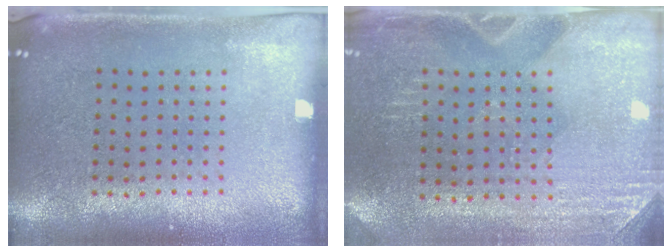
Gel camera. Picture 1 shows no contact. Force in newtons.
{"total": 2.9, "press": 2.8, "slide": 0.9}